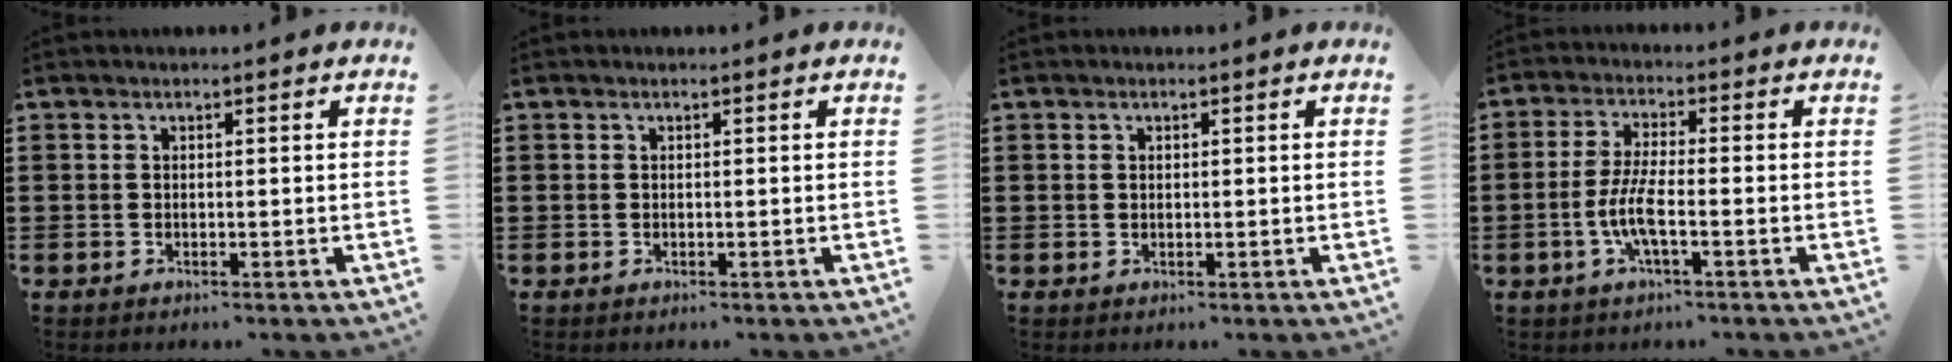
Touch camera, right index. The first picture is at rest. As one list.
[{"total": 0.0}, {"total": 0.5, "force": [0.2, 0.5, 0.2], "torque": [-0.004, 0.002, 0.005]}, {"total": 5.6, "force": [-1.8, 1.1, 5.2], "torque": [-0.125, -0.011, -0.044]}]